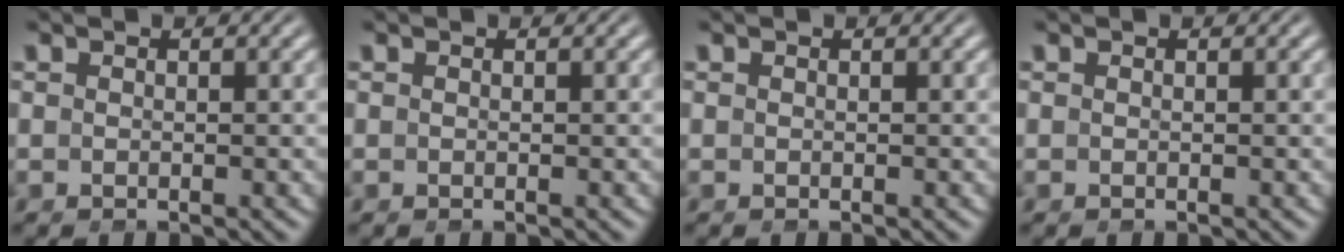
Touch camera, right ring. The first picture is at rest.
{"total": 0.0}
{"total": 0.0}
{"total": 0.0}